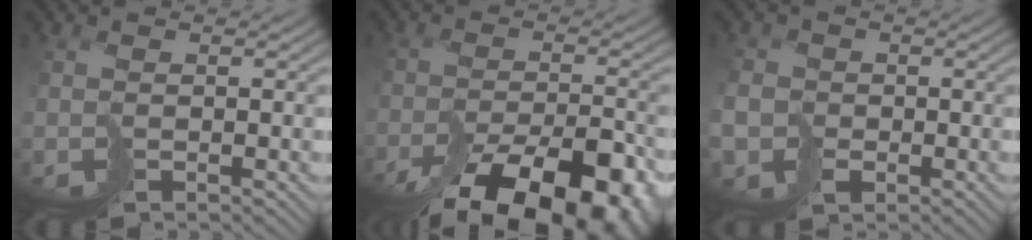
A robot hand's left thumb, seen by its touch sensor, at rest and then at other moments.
{"total": 14.2, "force": [-10.5, 5.1, 8.2], "torque": [-0.112, -0.025, -0.130]}
{"total": 4.3, "force": [-1.7, 3.7, 1.5], "torque": [-0.038, -0.012, -0.044]}